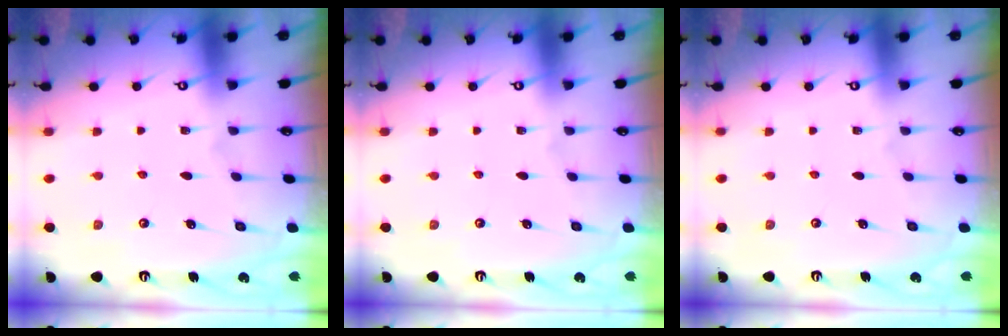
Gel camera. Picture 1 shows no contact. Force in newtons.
{"total": 0.0}
{"total": 0.0}